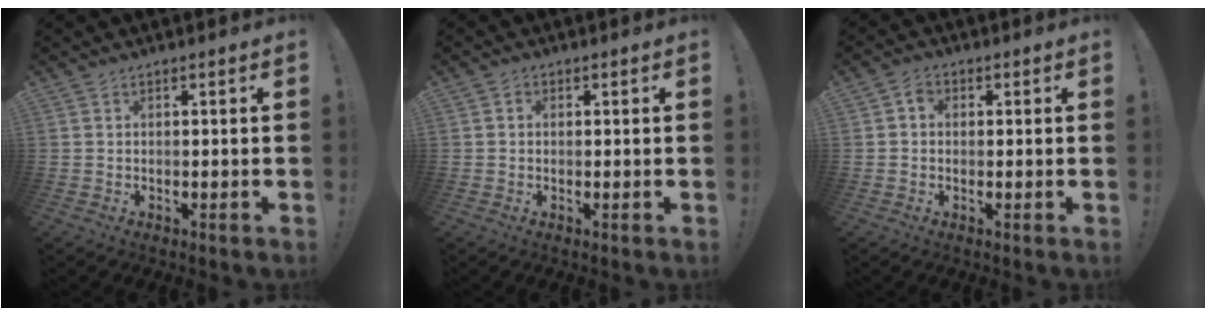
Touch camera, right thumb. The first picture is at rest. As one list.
[{"total": 1.3, "force": [-0.1, 1.2, 0.5], "torque": [-0.009, 0.004, -0.002]}, {"total": 2.9, "force": [0.1, 2.4, 1.7], "torque": [-0.023, 0.003, 0.000]}]